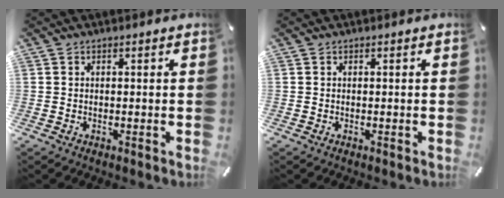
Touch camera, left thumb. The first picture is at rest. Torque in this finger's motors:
{"motor_torque": [0.00, 0.00, 0.00, 0.00, 0.00]}